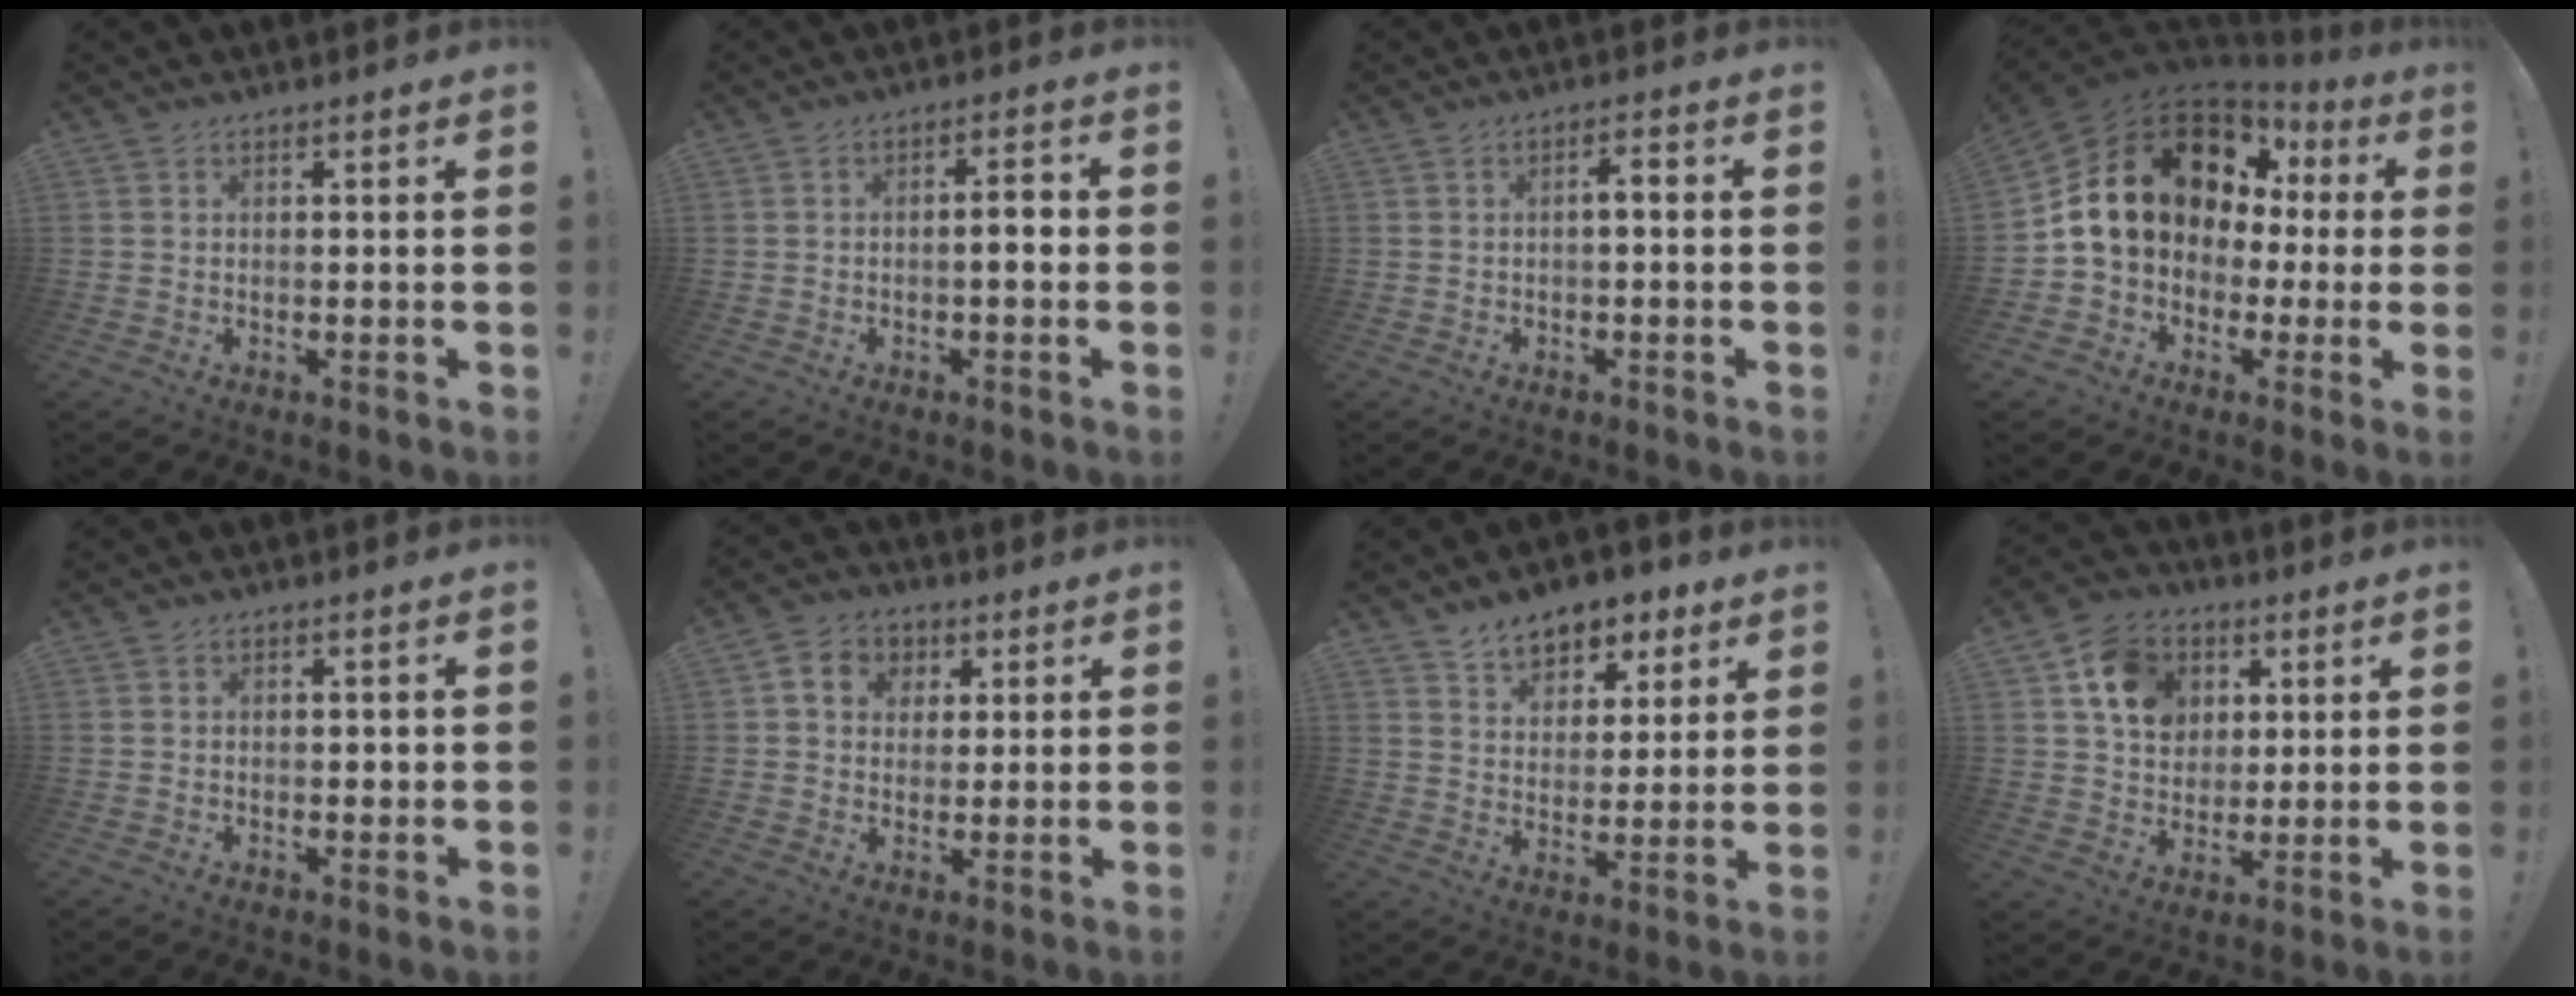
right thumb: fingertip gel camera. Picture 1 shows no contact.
{"total": 4.3, "force": [-1.0, 1.1, 4.1], "torque": [-0.067, 0.009, -0.020]}
{"total": 2.7, "force": [-0.8, 0.5, 2.5], "torque": [-0.051, 0.012, -0.018]}
{"total": 18.6, "force": [5.4, 13.5, 11.5], "torque": [-0.200, -0.013, 0.114]}
{"total": 1.1, "force": [-0.5, 0.9, 0.5], "torque": [-0.002, 0.001, -0.011]}
{"total": 7.8, "force": [1.9, 6.8, 3.2], "torque": [-0.051, 0.006, 0.040]}
{"total": 9.3, "force": [6.7, 5.7, 3.1], "torque": [-0.046, -0.043, 0.126]}
{"total": 13.1, "force": [5.2, 10.5, 5.8], "torque": [-0.093, -0.009, 0.105]}